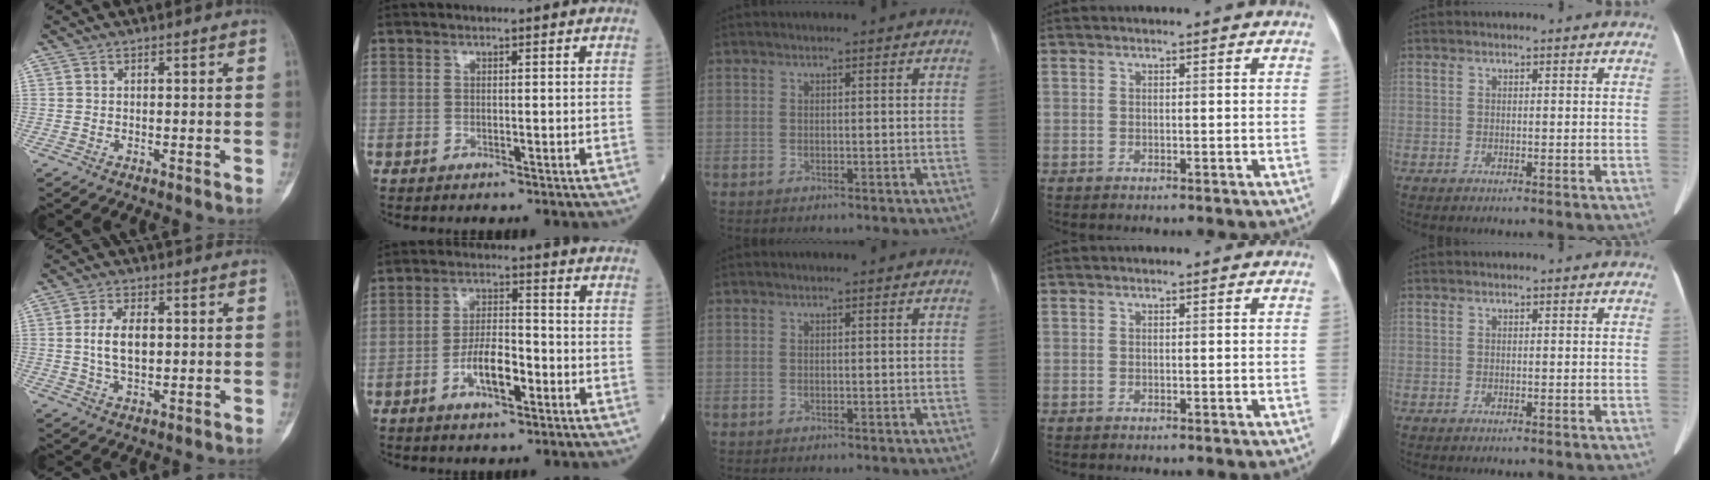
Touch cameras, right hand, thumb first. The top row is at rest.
{"thumb": {"total": 6.8, "force": [0.7, 3.7, 5.7], "torque": [-0.105, 0.000, 0.013]}, "index": {"total": 6.7, "force": [-2.8, 2.2, 5.6], "torque": [-0.108, 0.006, -0.052]}}